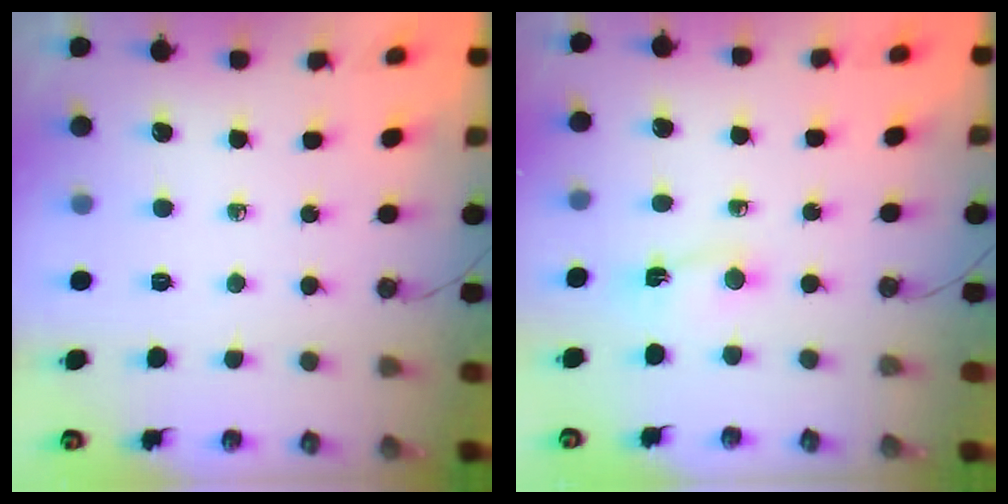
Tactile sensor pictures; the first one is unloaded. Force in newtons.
{"total": 1.4, "press": 1.4, "slide": 0.1}